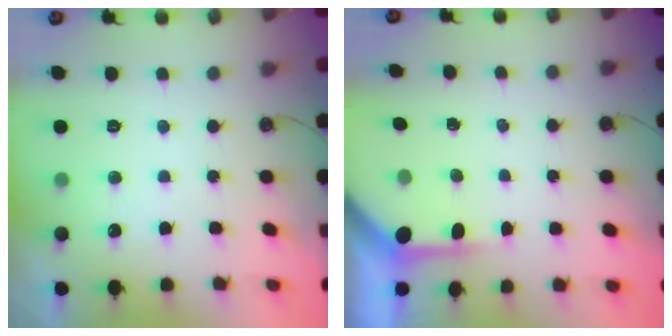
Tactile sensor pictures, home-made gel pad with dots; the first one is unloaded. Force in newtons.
{"total": 4.0, "press": 4.0, "slide": 0.3}